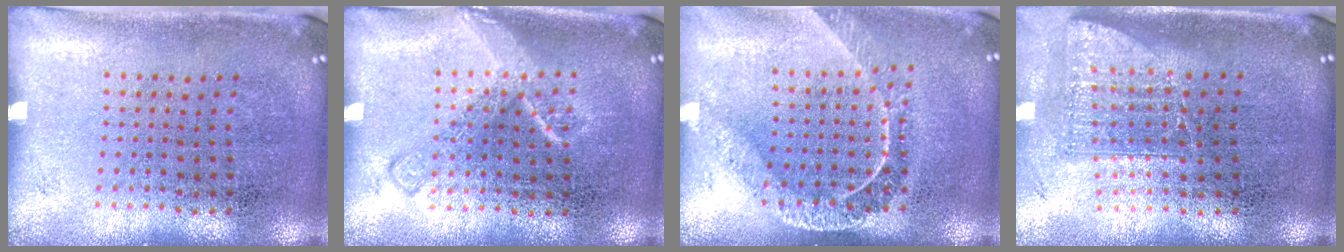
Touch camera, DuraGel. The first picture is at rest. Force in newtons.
{"total": 2.0, "press": 2.0, "slide": 0.4}
{"total": 1.8, "press": 1.4, "slide": 1.0}
{"total": 1.7, "press": 1.3, "slide": 1.1}